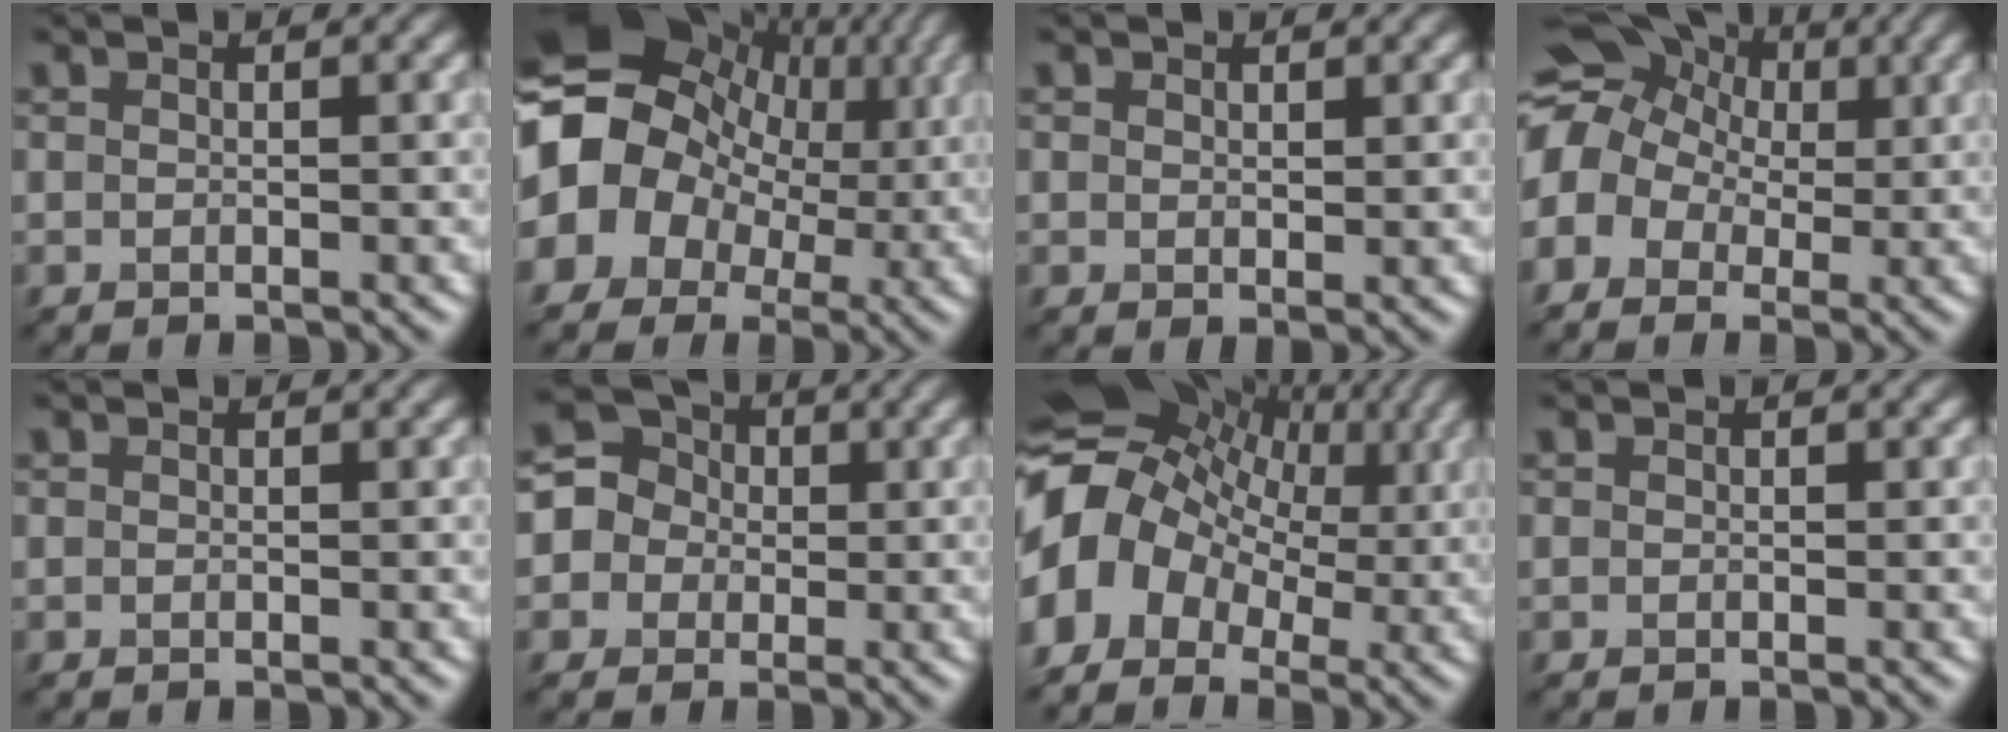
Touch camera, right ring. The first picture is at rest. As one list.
[{"total": 13.9, "force": [1.7, 11.7, 7.3], "torque": [-0.168, 0.014, 0.048]}, {"total": 0.0}, {"total": 9.4, "force": [1.9, 7.8, 4.9], "torque": [-0.126, 0.046, 0.019]}, {"total": 0.0}, {"total": 3.9, "force": [-0.2, 3.9, 0.3], "torque": [-0.019, 0.031, -0.009]}, {"total": 10.7, "force": [0.6, 8.3, 6.7], "torque": [-0.153, 0.023, 0.028]}, {"total": 0.0}]